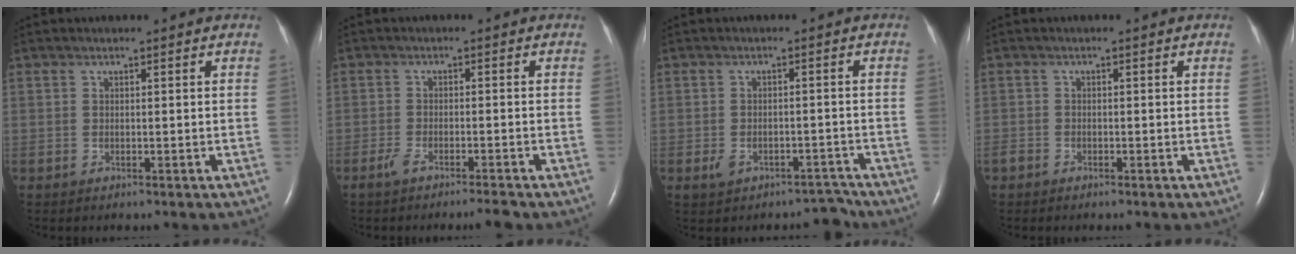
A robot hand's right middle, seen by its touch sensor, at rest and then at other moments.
{"total": 3.3, "force": [-2.6, 0.2, 1.9], "torque": [-0.042, -0.005, -0.050]}
{"total": 3.5, "force": [-2.6, 2.0, 1.2], "torque": [-0.021, 0.013, -0.033]}
{"total": 1.1, "force": [-0.9, 0.7, 0.2], "torque": [-0.007, 0.002, -0.017]}